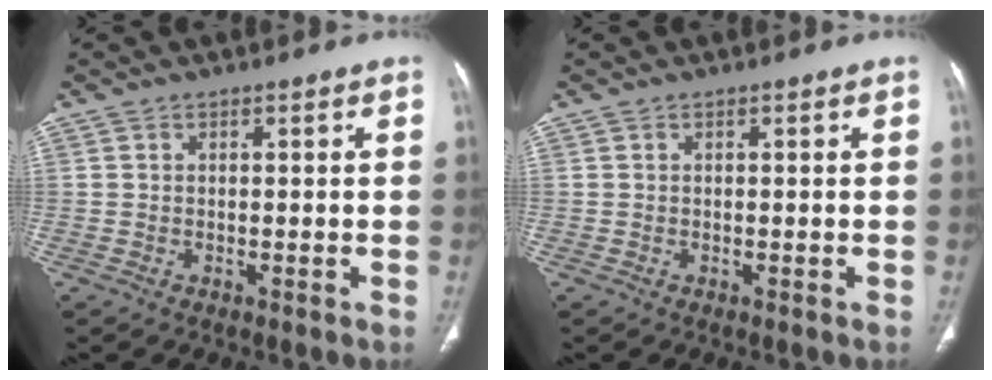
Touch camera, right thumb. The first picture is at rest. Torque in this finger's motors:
{"motor_torque": [0.00, 0.00, 0.00, 0.00, 0.03]}